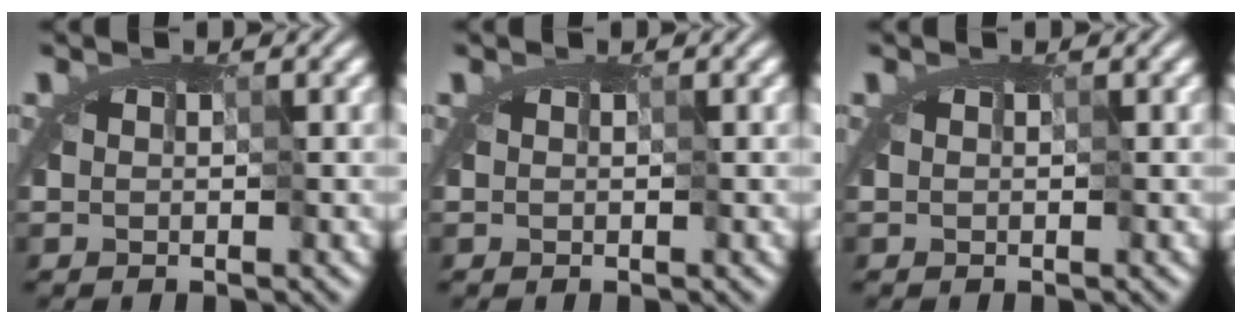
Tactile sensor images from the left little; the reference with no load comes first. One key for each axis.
{"total": 0.0}
{"total": 0.0}